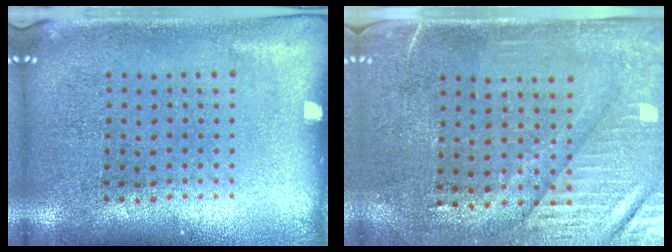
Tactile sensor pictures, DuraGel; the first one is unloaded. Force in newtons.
{"total": 3.5, "press": 3.1, "slide": 1.7}